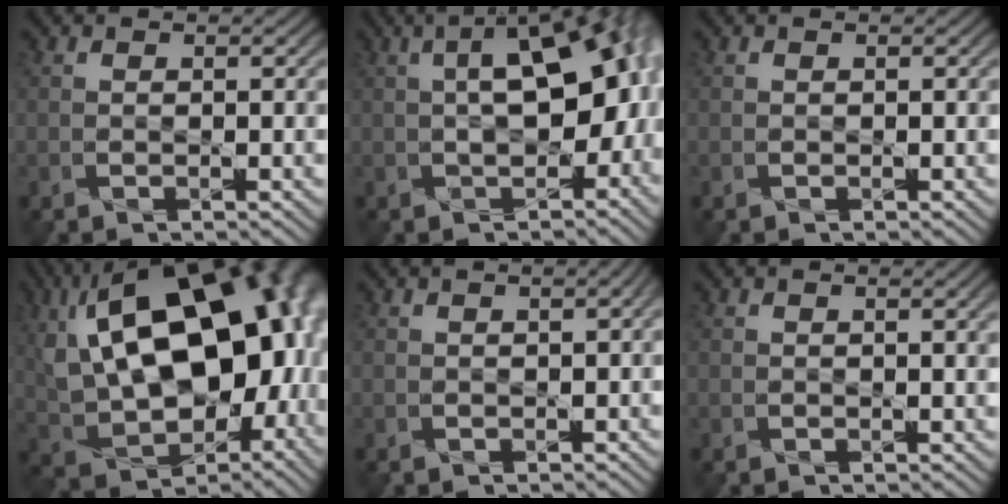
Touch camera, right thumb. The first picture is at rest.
{"total": 12.7, "force": [0.1, 6.1, 11.1], "torque": [-0.144, -0.009, 0.005]}
{"total": 0.0}
{"total": 21.1, "force": [4.9, 11.7, 16.8], "torque": [-0.291, 0.033, 0.075]}
{"total": 2.0, "force": [-0.4, 1.0, 1.7], "torque": [-0.019, -0.009, 0.001]}
{"total": 1.7, "force": [0.6, 0.6, 1.5], "torque": [-0.026, -0.010, 0.012]}